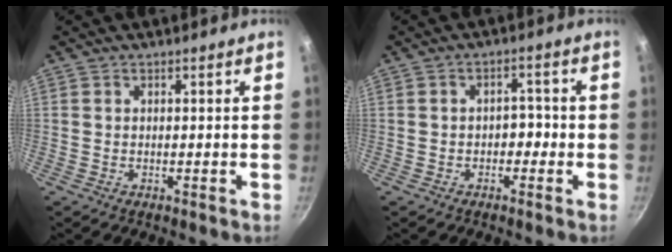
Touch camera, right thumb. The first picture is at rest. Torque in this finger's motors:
{"motor_torque": [-0.30, 0.10, 0.16, 0.44, -0.08]}